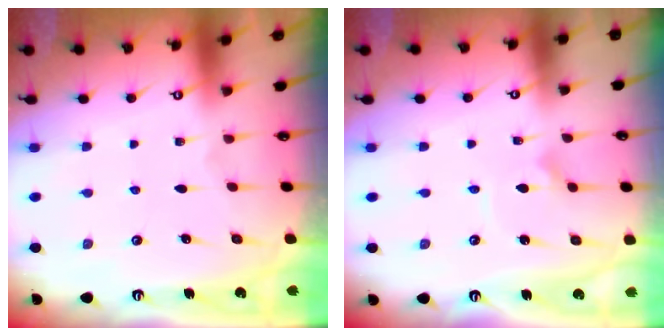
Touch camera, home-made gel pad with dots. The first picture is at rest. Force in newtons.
{"total": 2.2, "press": 2.2, "slide": 0.2}